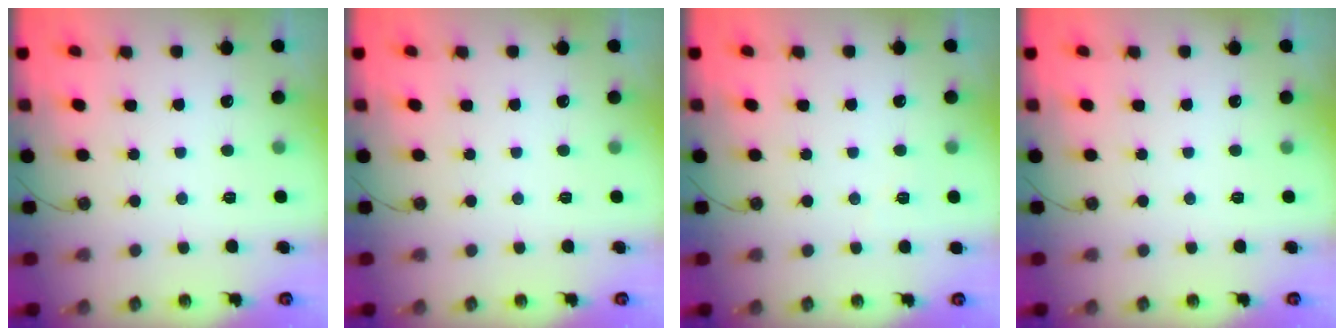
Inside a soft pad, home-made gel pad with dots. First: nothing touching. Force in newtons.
{"total": 0.0}
{"total": 3.3, "press": 3.1, "slide": 1.0}
{"total": 0.0}